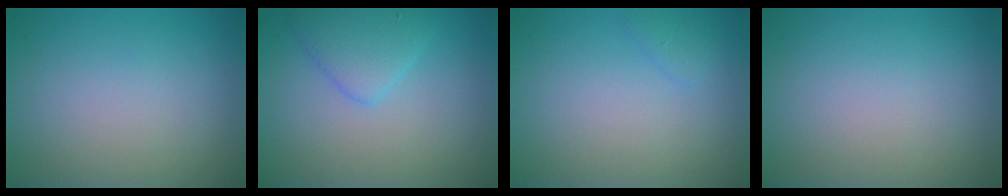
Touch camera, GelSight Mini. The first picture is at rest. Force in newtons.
{"total": 2.7, "press": 2.7, "slide": 0.2}
{"total": 0.9, "press": 0.9, "slide": 0.0}
{"total": 0.0}